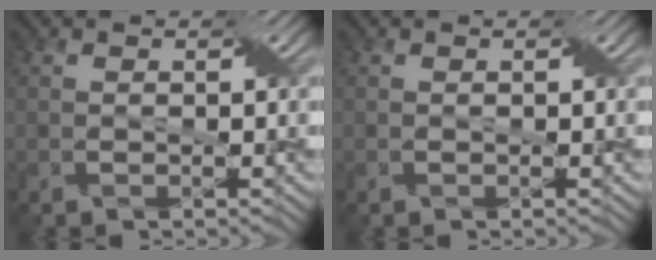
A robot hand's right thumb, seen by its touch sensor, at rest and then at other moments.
{"total": 0.0}